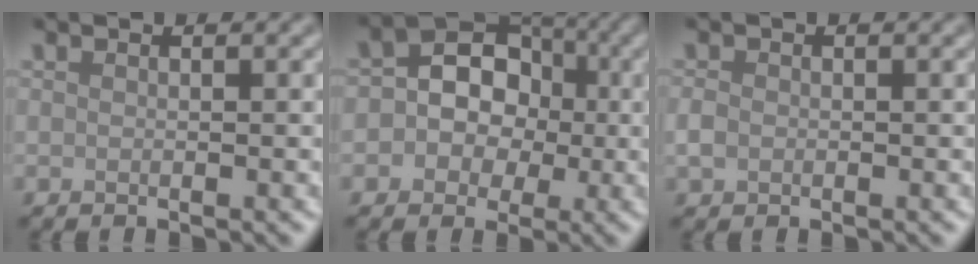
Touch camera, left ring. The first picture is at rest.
{"total": 6.6, "force": [0.0, 5.5, 3.7], "torque": [-0.029, 0.017, -0.012]}
{"total": 1.2, "force": [-0.3, 1.1, 0.6], "torque": [-0.012, -0.002, -0.009]}